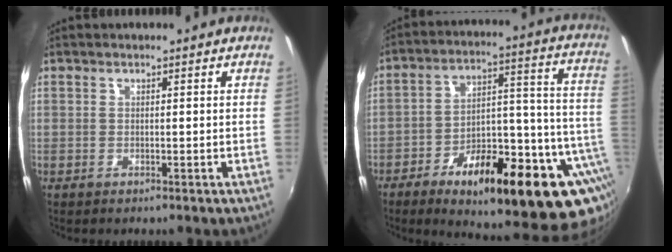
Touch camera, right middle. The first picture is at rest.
{"total": 29.8, "force": [-15.4, 10.2, 23.4], "torque": [-0.315, 0.011, -0.217]}